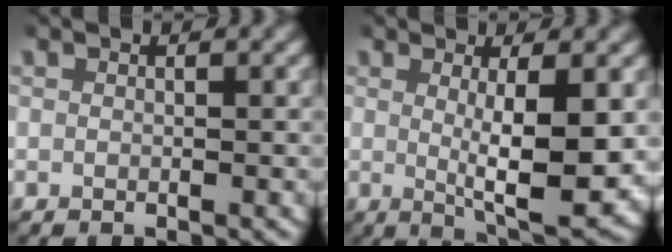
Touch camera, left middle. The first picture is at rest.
{"total": 6.6, "force": [0.8, 1.6, 6.3], "torque": [-0.093, -0.022, 0.025]}